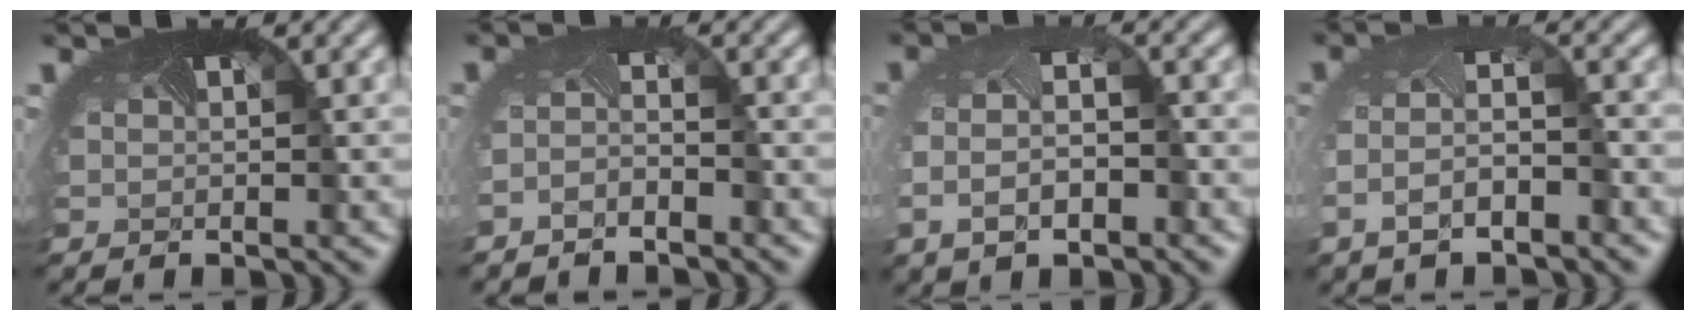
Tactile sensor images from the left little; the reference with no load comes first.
{"total": 2.0, "force": [-1.9, -0.1, 0.1], "torque": [-0.017, -0.009, -0.041]}
{"total": 4.6, "force": [-1.4, 2.3, 3.7], "torque": [-0.078, -0.013, -0.019]}
{"total": 3.7, "force": [-2.2, 1.2, 2.8], "torque": [-0.063, -0.009, -0.041]}